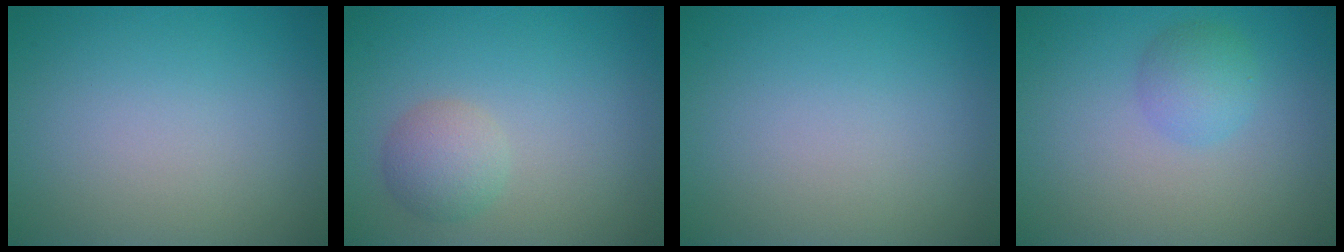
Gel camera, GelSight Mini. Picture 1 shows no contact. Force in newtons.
{"total": 1.9, "press": 1.9, "slide": 0.1}
{"total": 0.0}
{"total": 2.3, "press": 2.3, "slide": 0.1}